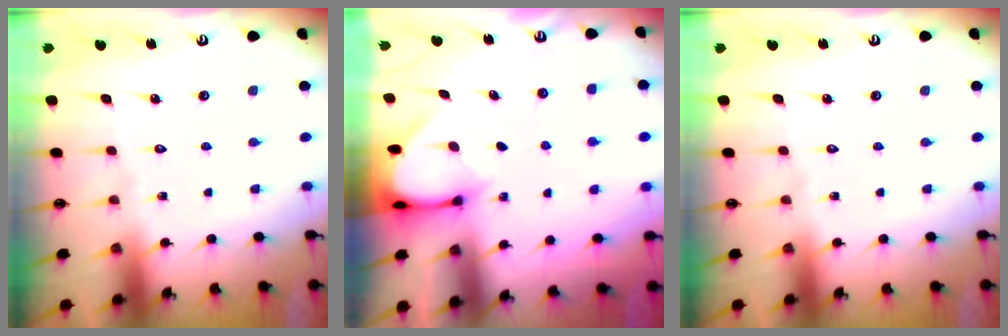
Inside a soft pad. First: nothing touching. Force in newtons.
{"total": 3.4, "press": 3.4, "slide": 0.3}
{"total": 0.0}